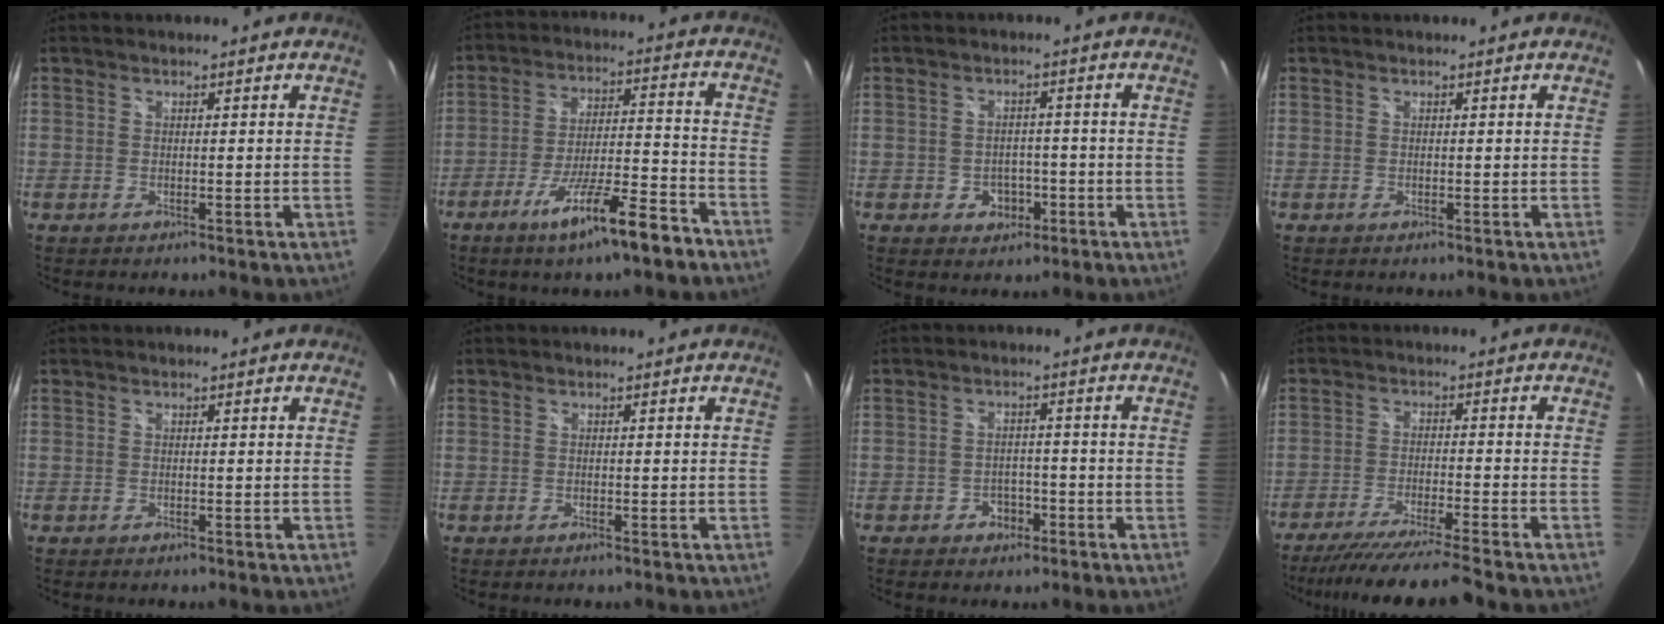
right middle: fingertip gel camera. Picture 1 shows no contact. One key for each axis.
{"total": 13.2, "fx": -9.0, "fy": 1.3, "fz": 9.6, "tx": -0.178, "ty": -0.016, "tz": -0.147}
{"total": 4.4, "fx": -1.7, "fy": 3.7, "fz": 1.6, "tx": -0.038, "ty": 0.006, "tz": -0.014}
{"total": 0.0}
{"total": 0.0}
{"total": 0.0}
{"total": 3.6, "fx": -2.0, "fy": 2.8, "fz": 0.9, "tx": -0.022, "ty": 0.007, "tz": -0.026}
{"total": 12.4, "fx": -10.9, "fy": -1.3, "fz": 5.8, "tx": -0.122, "ty": -0.027, "tz": -0.182}